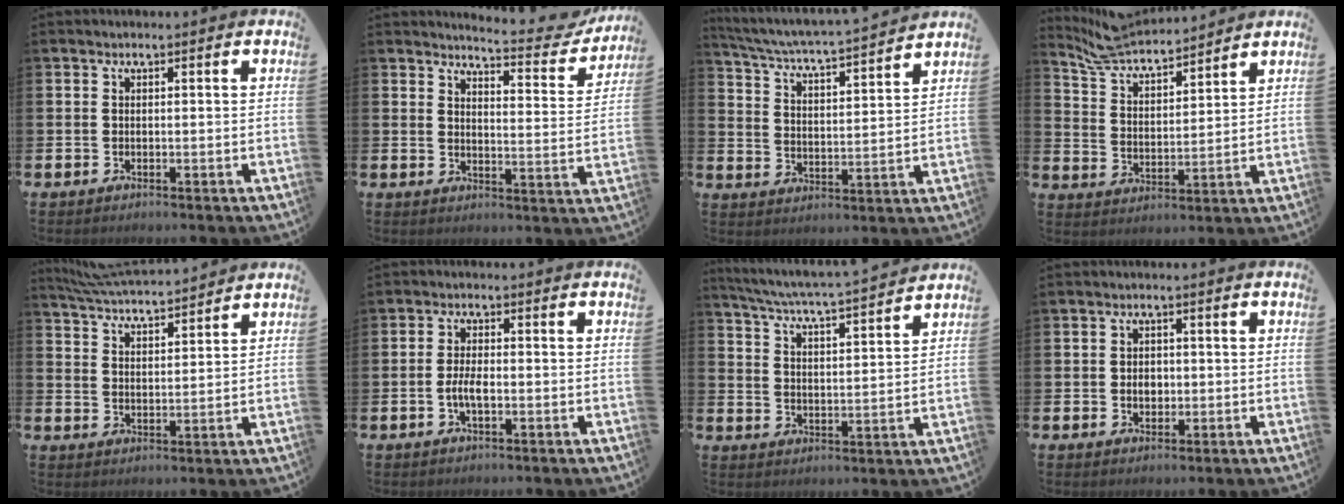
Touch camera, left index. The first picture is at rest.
{"total": 4.6, "force": [4.5, 0.2, 0.9], "torque": [-0.021, -0.041, 0.069]}
{"total": 5.0, "force": [4.8, -0.1, 1.5], "torque": [-0.055, -0.045, 0.075]}
{"total": 6.6, "force": [6.3, 1.4, 1.0], "torque": [-0.052, -0.046, 0.113]}
{"total": 5.4, "force": [5.3, 0.5, 0.9], "torque": [-0.041, -0.032, 0.094]}
{"total": 2.8, "force": [-0.8, 1.0, 2.5], "torque": [-0.043, 0.000, -0.015]}
{"total": 5.4, "force": [5.1, -0.2, 1.6], "torque": [-0.057, -0.042, 0.085]}
{"total": 2.1, "force": [-0.1, 1.6, 1.3], "torque": [-0.008, 0.000, -0.008]}